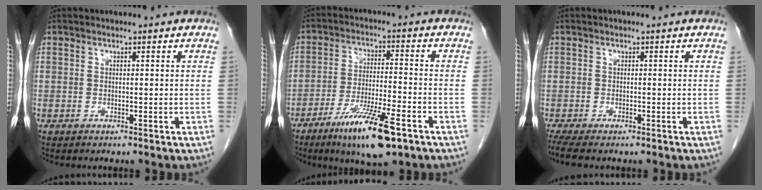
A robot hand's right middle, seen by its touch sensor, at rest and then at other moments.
{"total": 12.0, "force": [-7.1, 1.5, 9.5], "torque": [-0.178, -0.026, -0.119]}
{"total": 3.7, "force": [-2.8, 1.0, 2.2], "torque": [-0.046, -0.012, -0.048]}